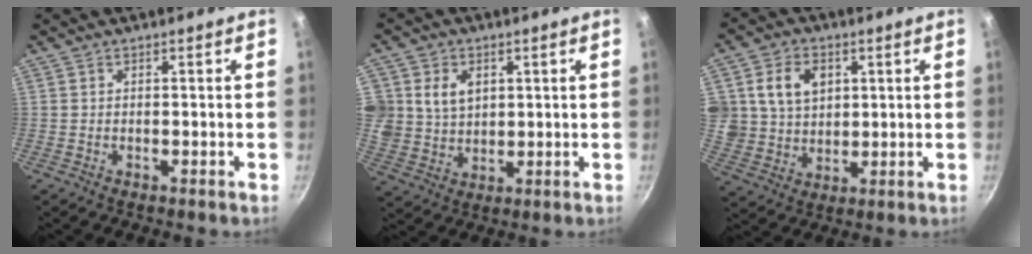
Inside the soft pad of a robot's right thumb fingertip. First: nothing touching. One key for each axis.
{"total": 9.0, "fx": 2.5, "fy": 7.4, "fz": 4.5, "tx": -0.067, "ty": -0.015, "tz": 0.049}
{"total": 10.8, "fx": 3.2, "fy": 8.6, "fz": 5.7, "tx": -0.086, "ty": -0.009, "tz": 0.062}